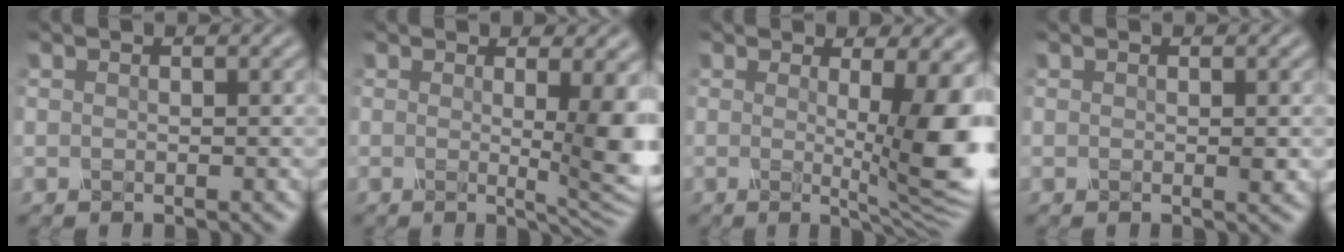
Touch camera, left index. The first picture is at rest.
{"total": 6.4, "force": [0.8, 1.7, 6.1], "torque": [-0.071, -0.011, 0.013]}
{"total": 8.3, "force": [0.4, 1.9, 8.0], "torque": [-0.104, -0.013, 0.005]}
{"total": 0.5, "force": [0.1, 0.2, 0.5], "torque": [-0.011, -0.001, 0.003]}